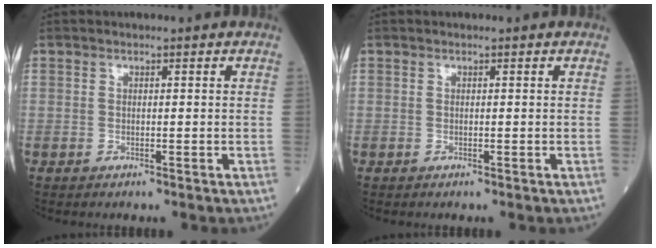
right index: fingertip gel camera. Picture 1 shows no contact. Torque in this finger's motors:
{"motor_torque": [0.00, 0.00, 0.00, -0.01]}